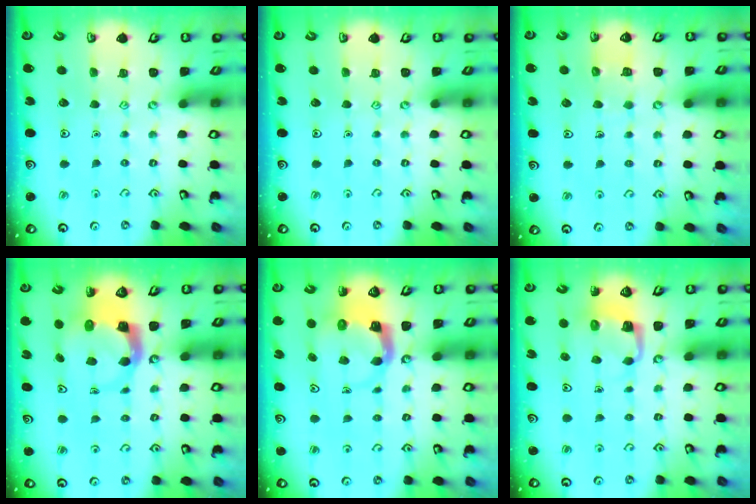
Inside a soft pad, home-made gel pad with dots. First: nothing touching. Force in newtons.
{"total": 0.0}
{"total": 5.4, "press": 5.4, "slide": 0.4}
{"total": 5.1, "press": 5.0, "slide": 0.7}
{"total": 4.0, "press": 4.0, "slide": 0.4}
{"total": 4.3, "press": 4.3, "slide": 0.1}